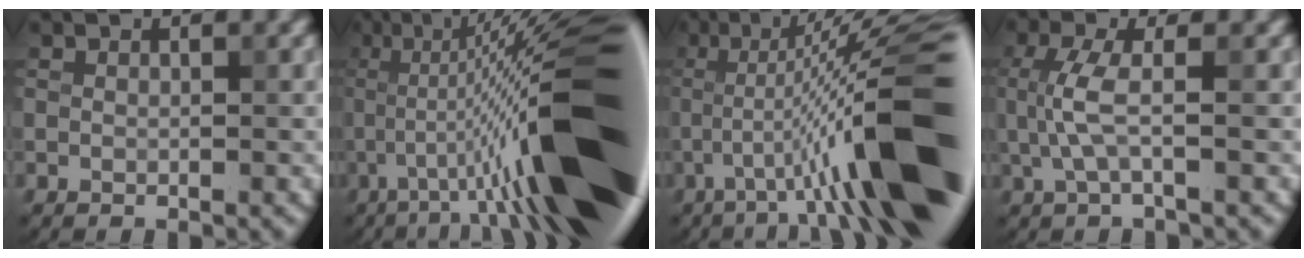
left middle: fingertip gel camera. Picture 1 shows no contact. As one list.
[{"total": 18.2, "force": [-3.1, 4.0, 17.5], "torque": [-0.245, 0.023, -0.049]}, {"total": 14.7, "force": [-3.4, 2.2, 14.1], "torque": [-0.205, 0.022, -0.048]}, {"total": 3.1, "force": [0.0, 0.7, 3.0], "torque": [-0.072, 0.002, -0.002]}]